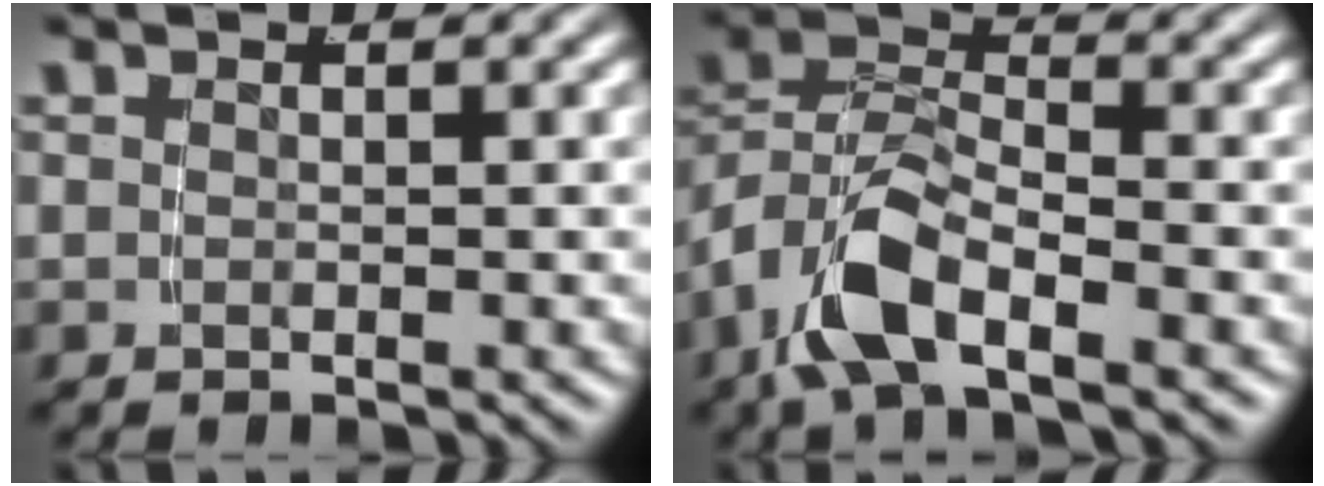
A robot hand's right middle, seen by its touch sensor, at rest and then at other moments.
{"total": 6.8, "force": [-2.1, 4.7, 4.4], "torque": [-0.104, -0.018, -0.041]}